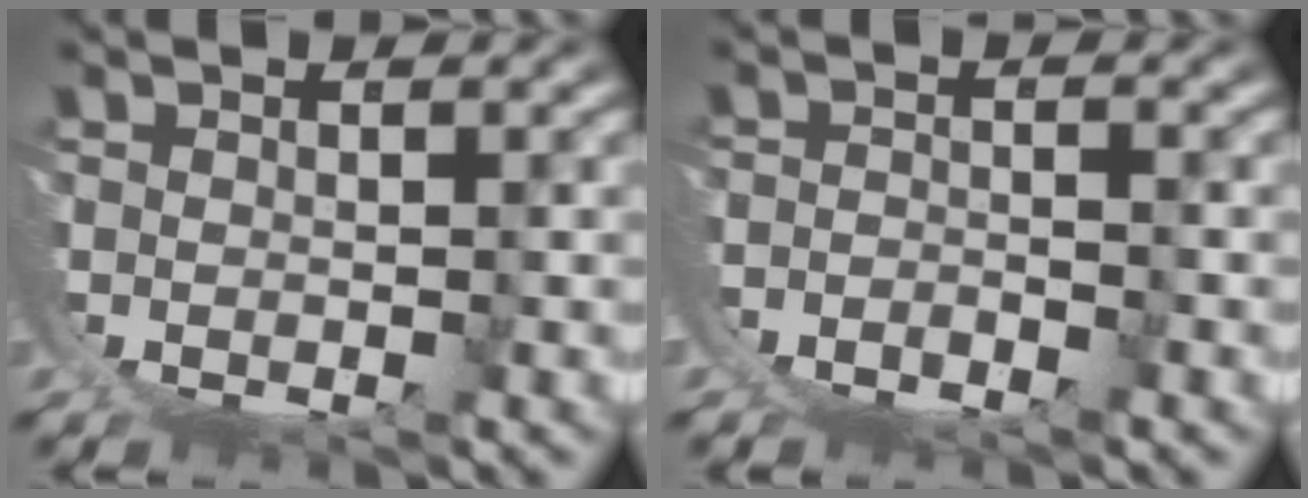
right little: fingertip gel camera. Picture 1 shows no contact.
{"total": 5.1, "force": [-1.0, 4.5, 2.2], "torque": [-0.071, -0.018, -0.017]}